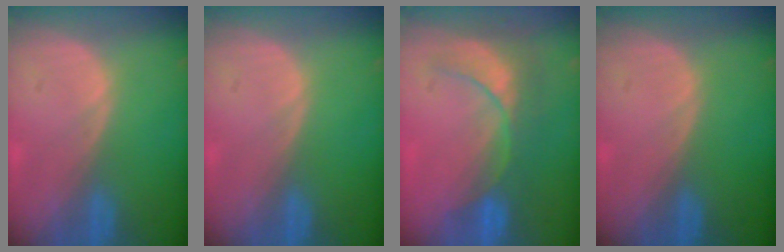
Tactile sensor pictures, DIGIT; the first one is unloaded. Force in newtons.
{"total": 0.0}
{"total": 9.0, "press": 7.8, "slide": 4.6}
{"total": 0.0}